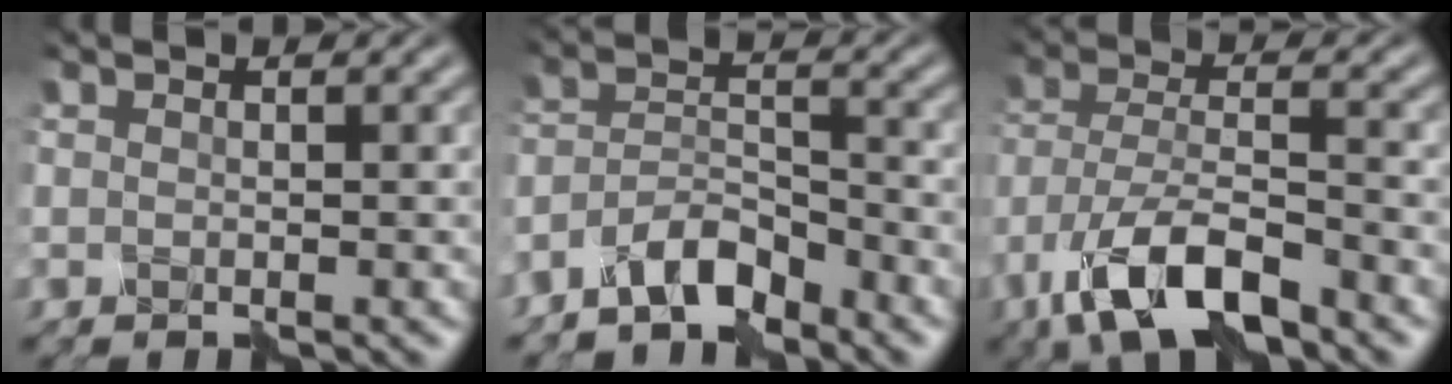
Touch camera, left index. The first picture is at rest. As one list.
[{"total": 4.2, "force": [-3.6, 1.1, 1.7], "torque": [-0.027, 0.013, -0.072]}, {"total": 8.6, "force": [-5.6, 3.0, 5.8], "torque": [-0.114, 0.002, -0.103]}]